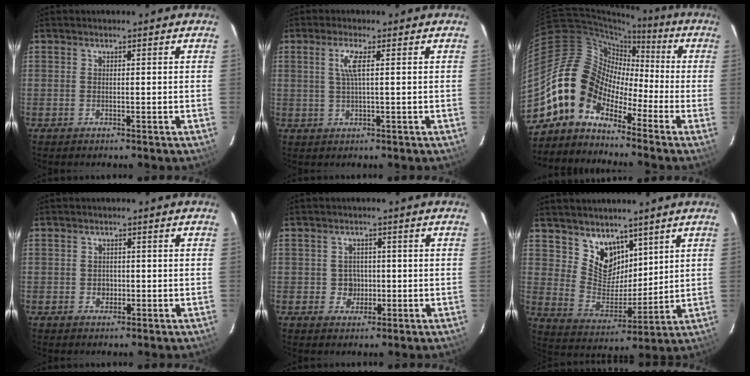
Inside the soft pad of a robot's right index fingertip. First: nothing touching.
{"total": 3.4, "force": [0.9, -0.1, 3.3], "torque": [-0.068, 0.001, 0.018]}
{"total": 10.5, "force": [-6.5, 7.2, 3.9], "torque": [-0.072, 0.042, -0.151]}
{"total": 2.0, "force": [-0.4, 1.9, 0.7], "torque": [-0.011, 0.004, -0.004]}
{"total": 3.4, "force": [-0.5, 3.3, 0.7], "torque": [-0.015, 0.010, -0.002]}
{"total": 9.5, "force": [6.3, 6.4, 3.2], "torque": [-0.054, -0.009, 0.131]}